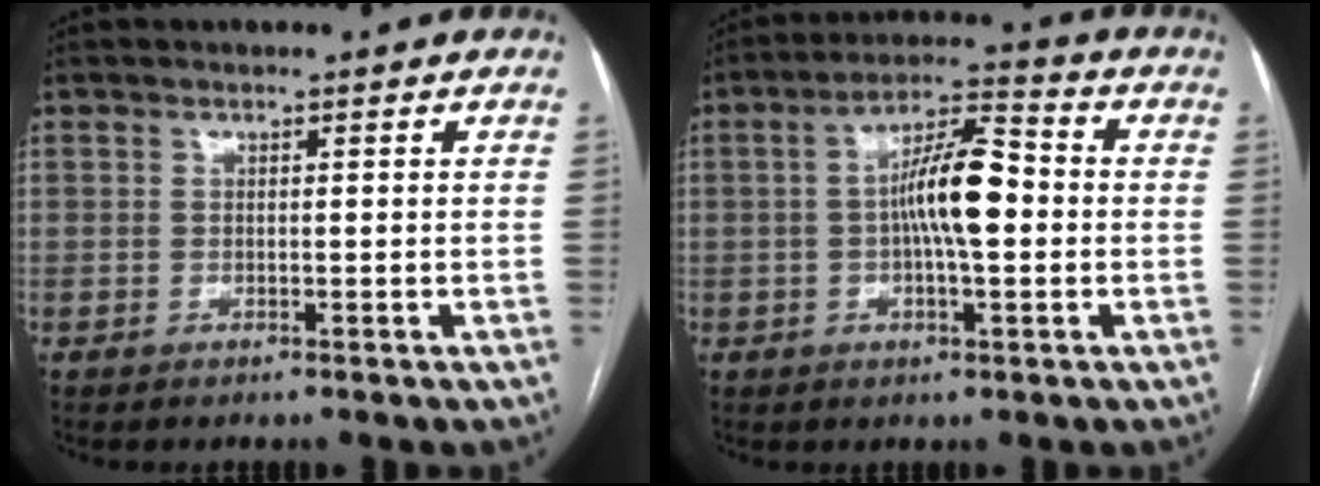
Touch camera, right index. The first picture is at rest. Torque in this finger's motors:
{"motor_torque": [1.80, -0.13, 0.83, 0.21]}